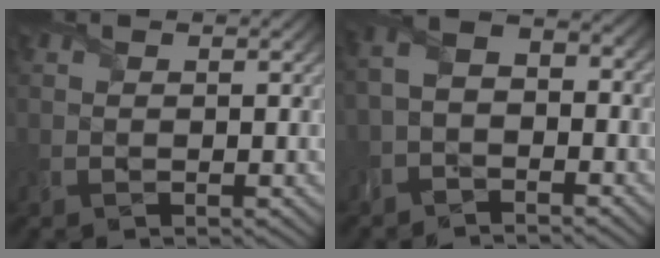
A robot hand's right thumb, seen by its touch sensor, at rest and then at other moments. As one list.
[{"total": 4.2, "force": [-2.6, 2.2, 2.5], "torque": [-0.060, 0.003, -0.066]}]